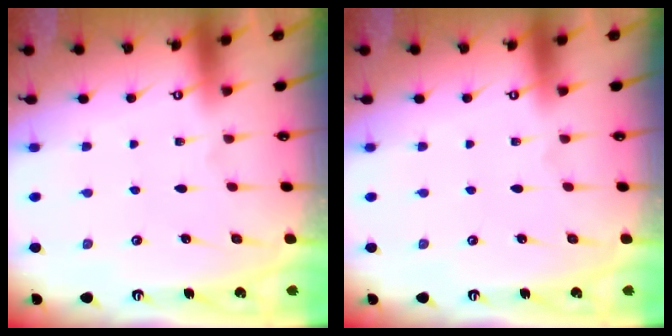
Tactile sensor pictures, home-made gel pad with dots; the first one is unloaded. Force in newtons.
{"total": 0.0}